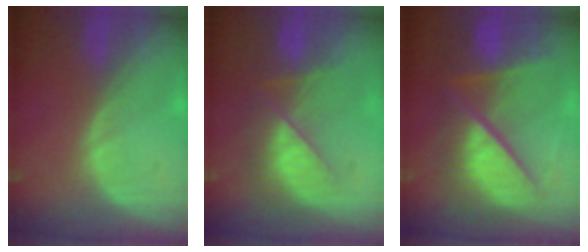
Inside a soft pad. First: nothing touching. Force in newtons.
{"total": 7.8, "press": 7.2, "slide": 3.1}
{"total": 11.1, "press": 11.0, "slide": 1.3}